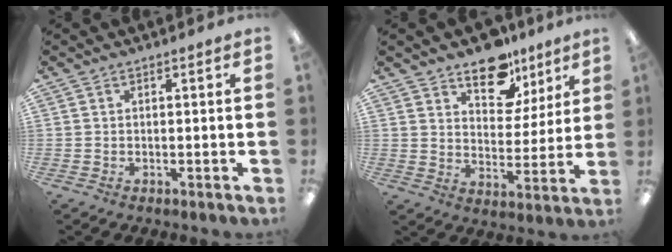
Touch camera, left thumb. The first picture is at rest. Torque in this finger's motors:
{"motor_torque": [1.14, 1.23, 0.81, -0.66, 0.01]}